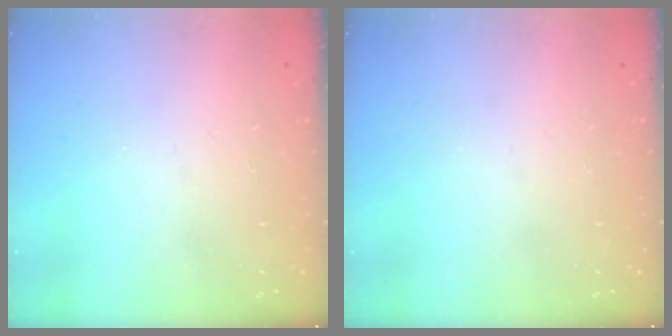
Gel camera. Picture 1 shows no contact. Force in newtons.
{"total": 0.0}